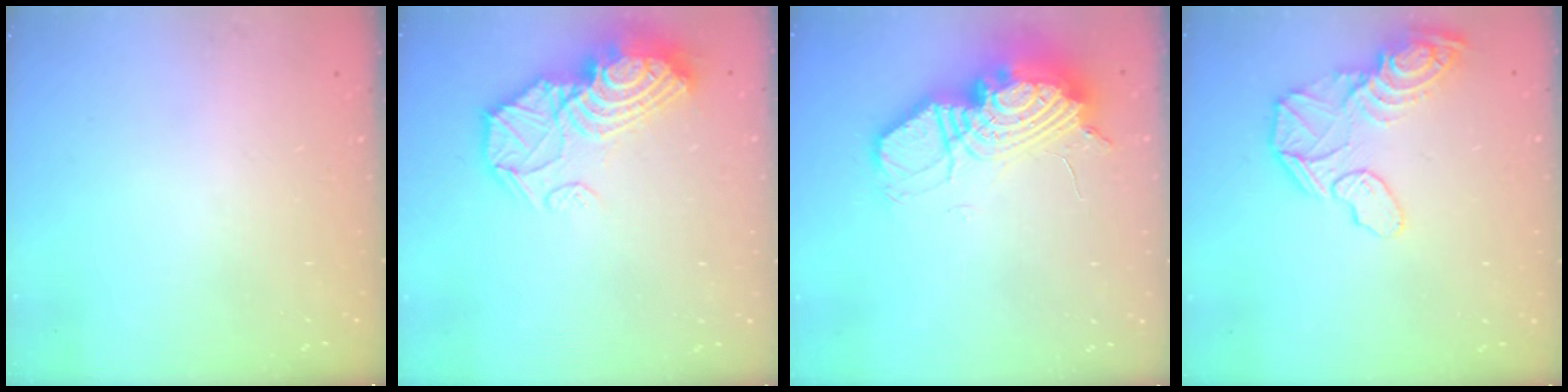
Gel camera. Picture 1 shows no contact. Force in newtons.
{"total": 18.3, "press": 18.2, "slide": 2.0}
{"total": 19.5, "press": 19.4, "slide": 2.1}
{"total": 22.1, "press": 19.2, "slide": 10.8}